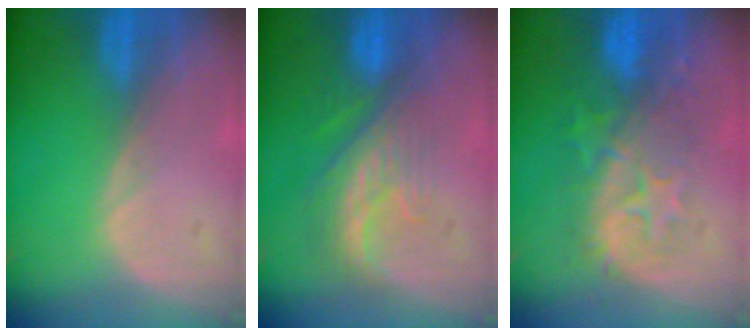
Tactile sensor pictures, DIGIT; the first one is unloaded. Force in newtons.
{"total": 8.3, "press": 7.5, "slide": 3.5}
{"total": 9.3, "press": 8.9, "slide": 2.8}